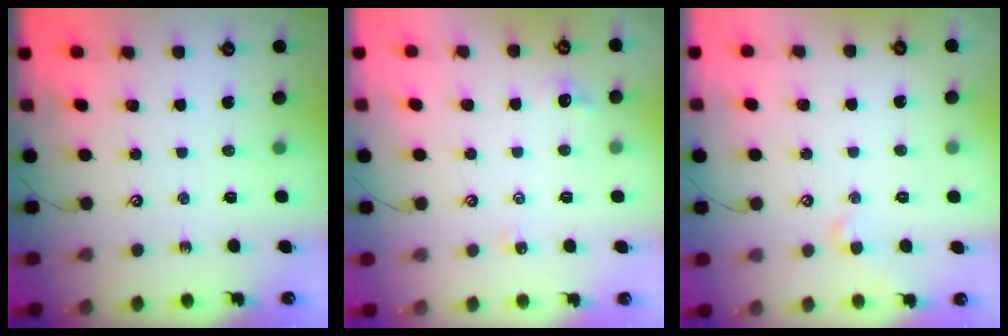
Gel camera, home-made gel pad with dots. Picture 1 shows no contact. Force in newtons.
{"total": 1.6, "press": 1.5, "slide": 0.5}
{"total": 1.0, "press": 1.0, "slide": 0.4}